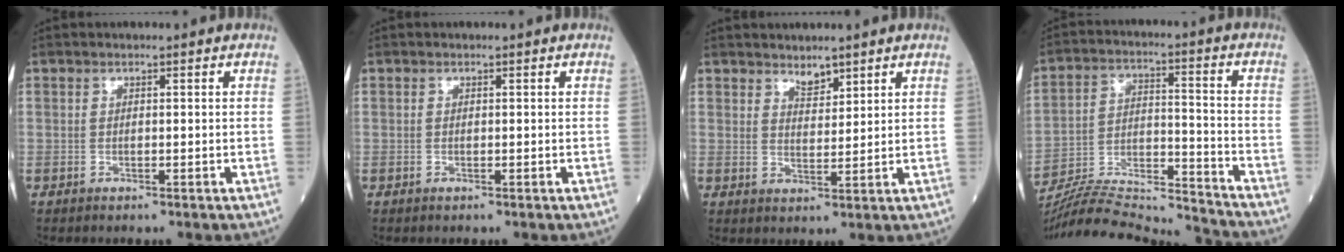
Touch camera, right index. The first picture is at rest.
{"total": 0.0}
{"total": 2.5, "force": [2.2, 0.8, 0.9], "torque": [-0.017, -0.007, 0.041]}
{"total": 19.2, "force": [-18.5, -0.4, 4.8], "torque": [-0.100, 0.008, -0.303]}